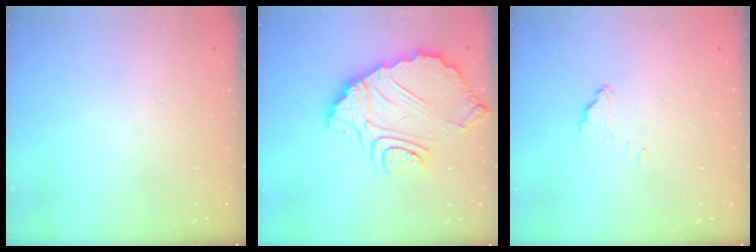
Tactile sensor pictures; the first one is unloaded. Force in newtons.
{"total": 15.4, "press": 15.3, "slide": 1.6}
{"total": 3.1, "press": 3.1, "slide": 0.3}